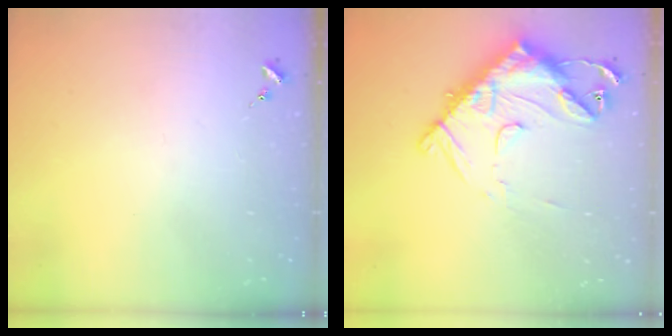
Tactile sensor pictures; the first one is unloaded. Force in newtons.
{"total": 16.1, "press": 16.0, "slide": 1.6}